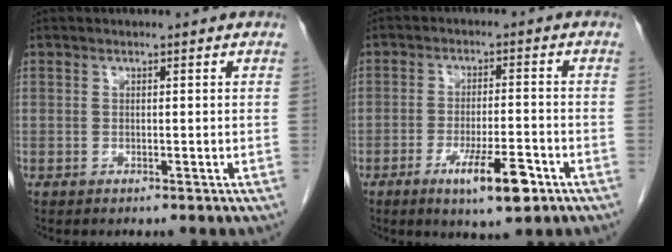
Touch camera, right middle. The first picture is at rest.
{"total": 7.9, "force": [-4.2, 1.2, 6.6], "torque": [-0.113, -0.011, -0.063]}